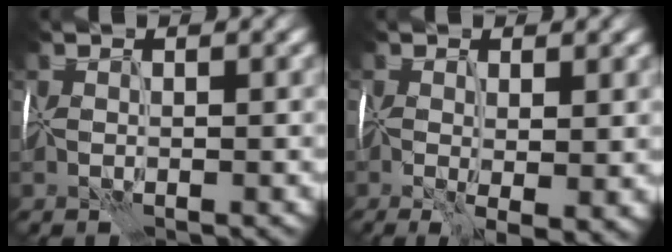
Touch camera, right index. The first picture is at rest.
{"total": 4.2, "force": [-0.5, 1.5, 3.9], "torque": [-0.071, -0.016, -0.007]}